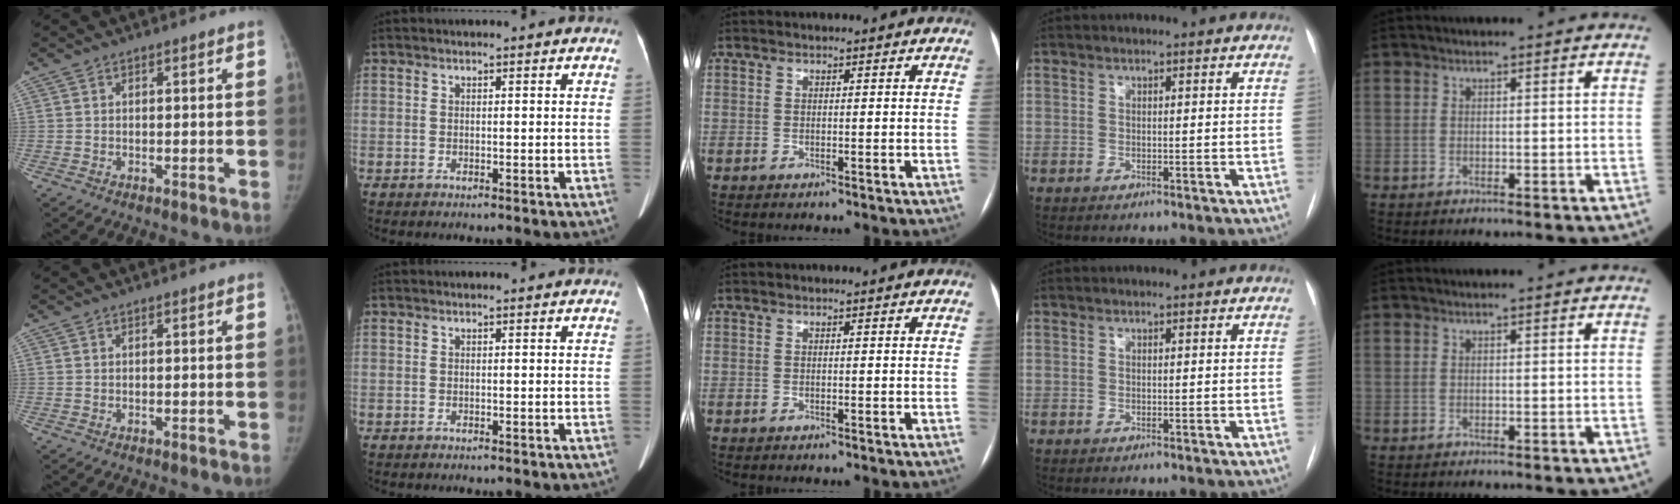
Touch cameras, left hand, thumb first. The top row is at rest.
{}